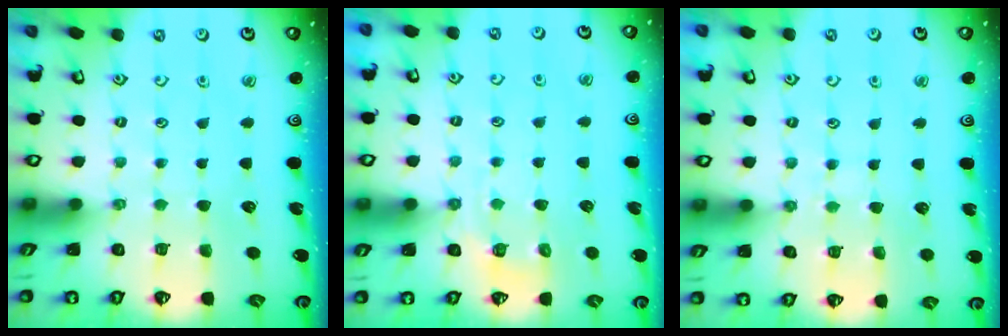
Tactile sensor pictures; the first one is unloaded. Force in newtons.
{"total": 4.9, "press": 4.8, "slide": 1.2}
{"total": 7.8, "press": 7.7, "slide": 0.7}